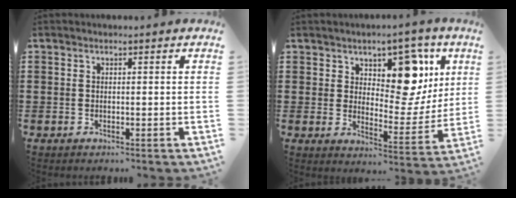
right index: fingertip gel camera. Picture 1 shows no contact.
{"total": 10.6, "force": [5.8, 5.8, 6.6], "torque": [-0.095, -0.030, 0.097]}